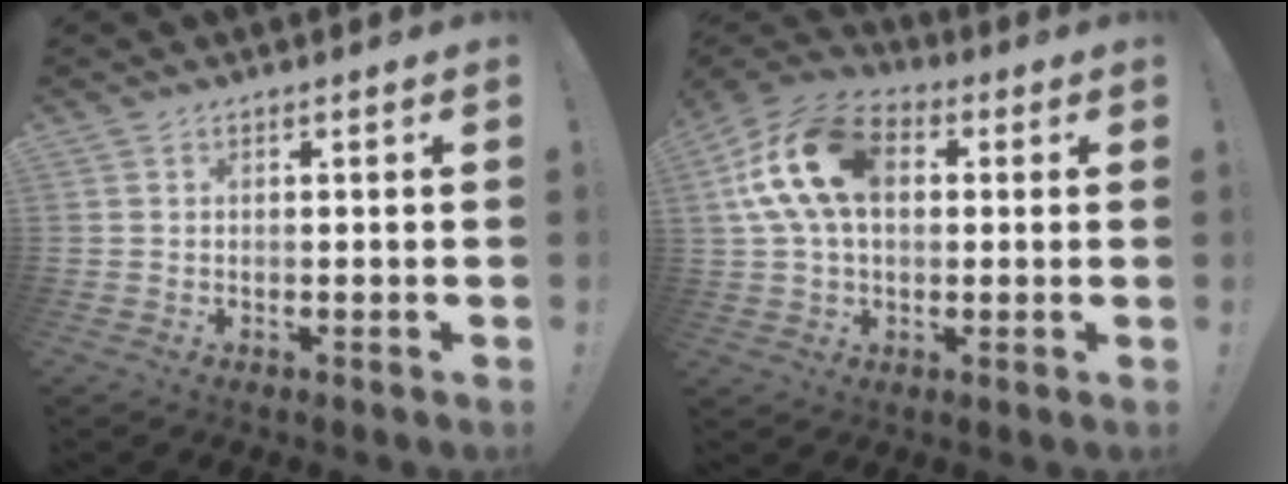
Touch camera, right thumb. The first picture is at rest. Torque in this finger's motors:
{"motor_torque": [0.63, 1.31, 0.35, 0.00, 0.53]}